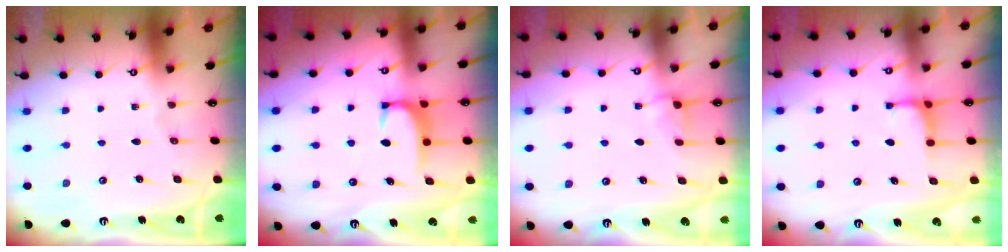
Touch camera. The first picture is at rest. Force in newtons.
{"total": 1.8, "press": 1.7, "slide": 0.5}
{"total": 1.7, "press": 1.6, "slide": 0.7}
{"total": 2.6, "press": 2.6, "slide": 0.2}